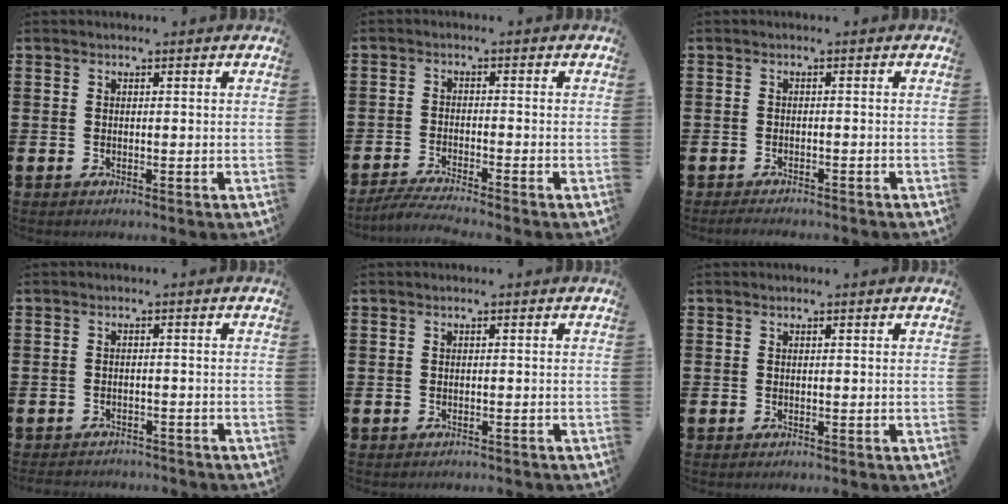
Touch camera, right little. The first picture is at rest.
{"total": 2.9, "force": [-2.6, -0.2, 1.3], "torque": [-0.020, -0.002, -0.049]}
{"total": 1.2, "force": [-1.2, 0.0, 0.2], "torque": [-0.006, 0.000, -0.024]}
{"total": 1.4, "force": [-1.4, 0.2, -0.1], "torque": [-0.003, 0.002, -0.032]}
{"total": 0.0}
{"total": 0.0}